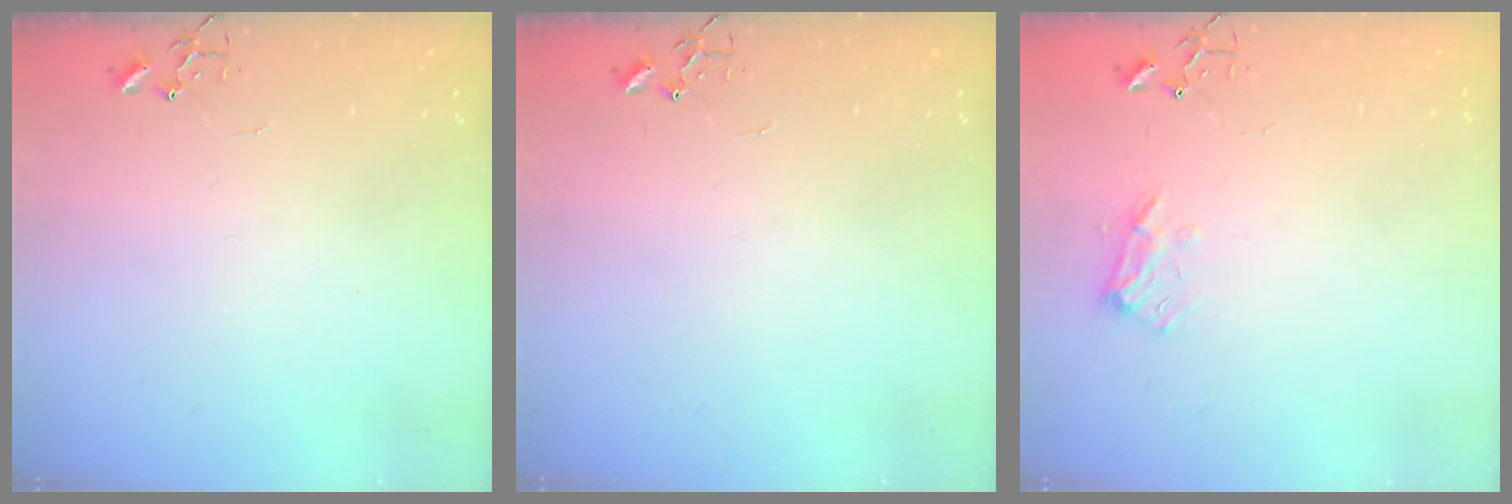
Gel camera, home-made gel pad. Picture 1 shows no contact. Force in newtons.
{"total": 0.0}
{"total": 9.0, "press": 8.9, "slide": 1.1}